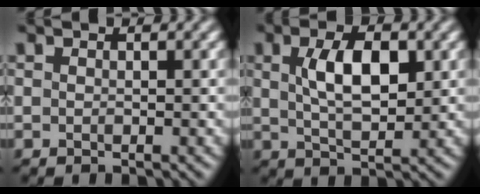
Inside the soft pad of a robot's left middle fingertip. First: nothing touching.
{"total": 5.3, "force": [1.6, 2.2, 4.5], "torque": [-0.091, 0.007, 0.028]}